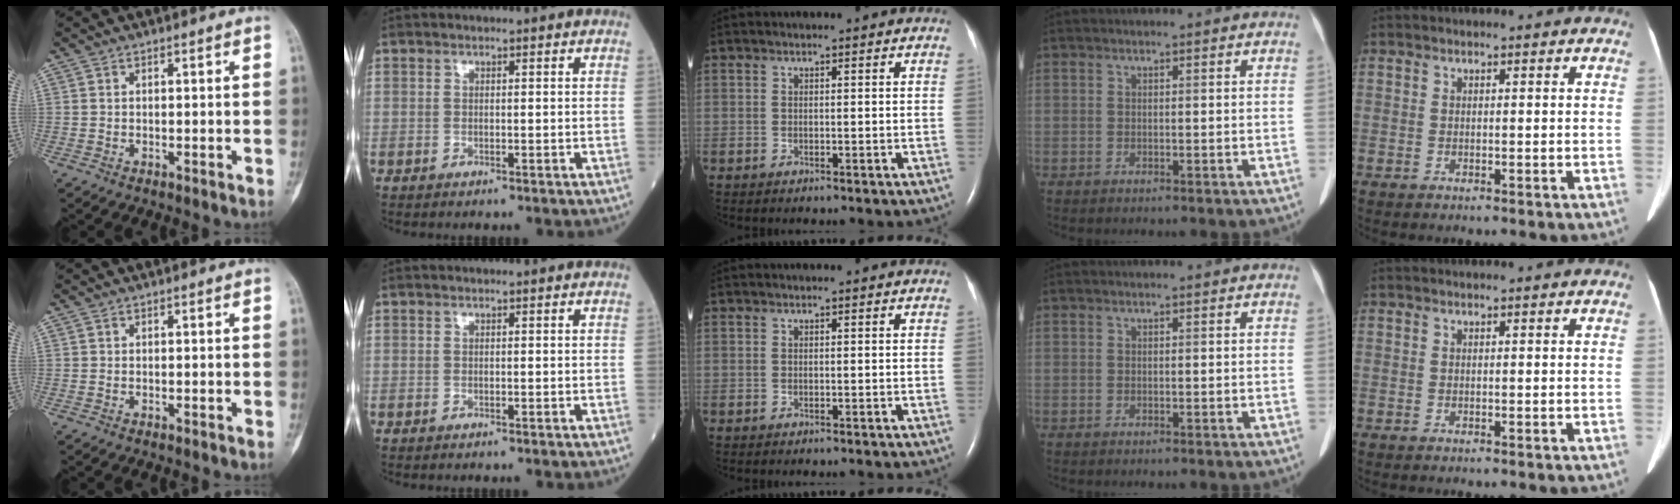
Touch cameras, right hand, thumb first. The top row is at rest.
{}